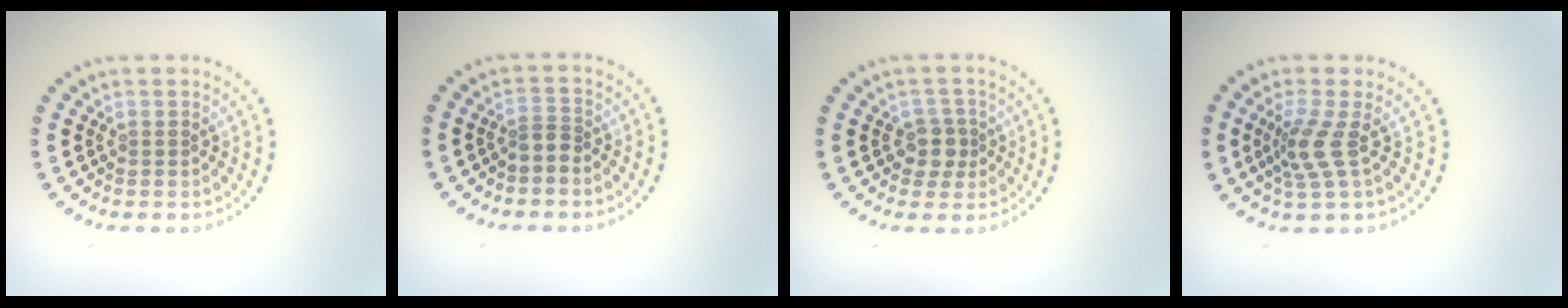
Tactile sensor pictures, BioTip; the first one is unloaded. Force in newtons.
{"total": 1.3, "press": 0.9, "slide": 0.9}
{"total": 2.1, "press": 1.8, "slide": 1.2}
{"total": 2.8, "press": 1.9, "slide": 2.0}